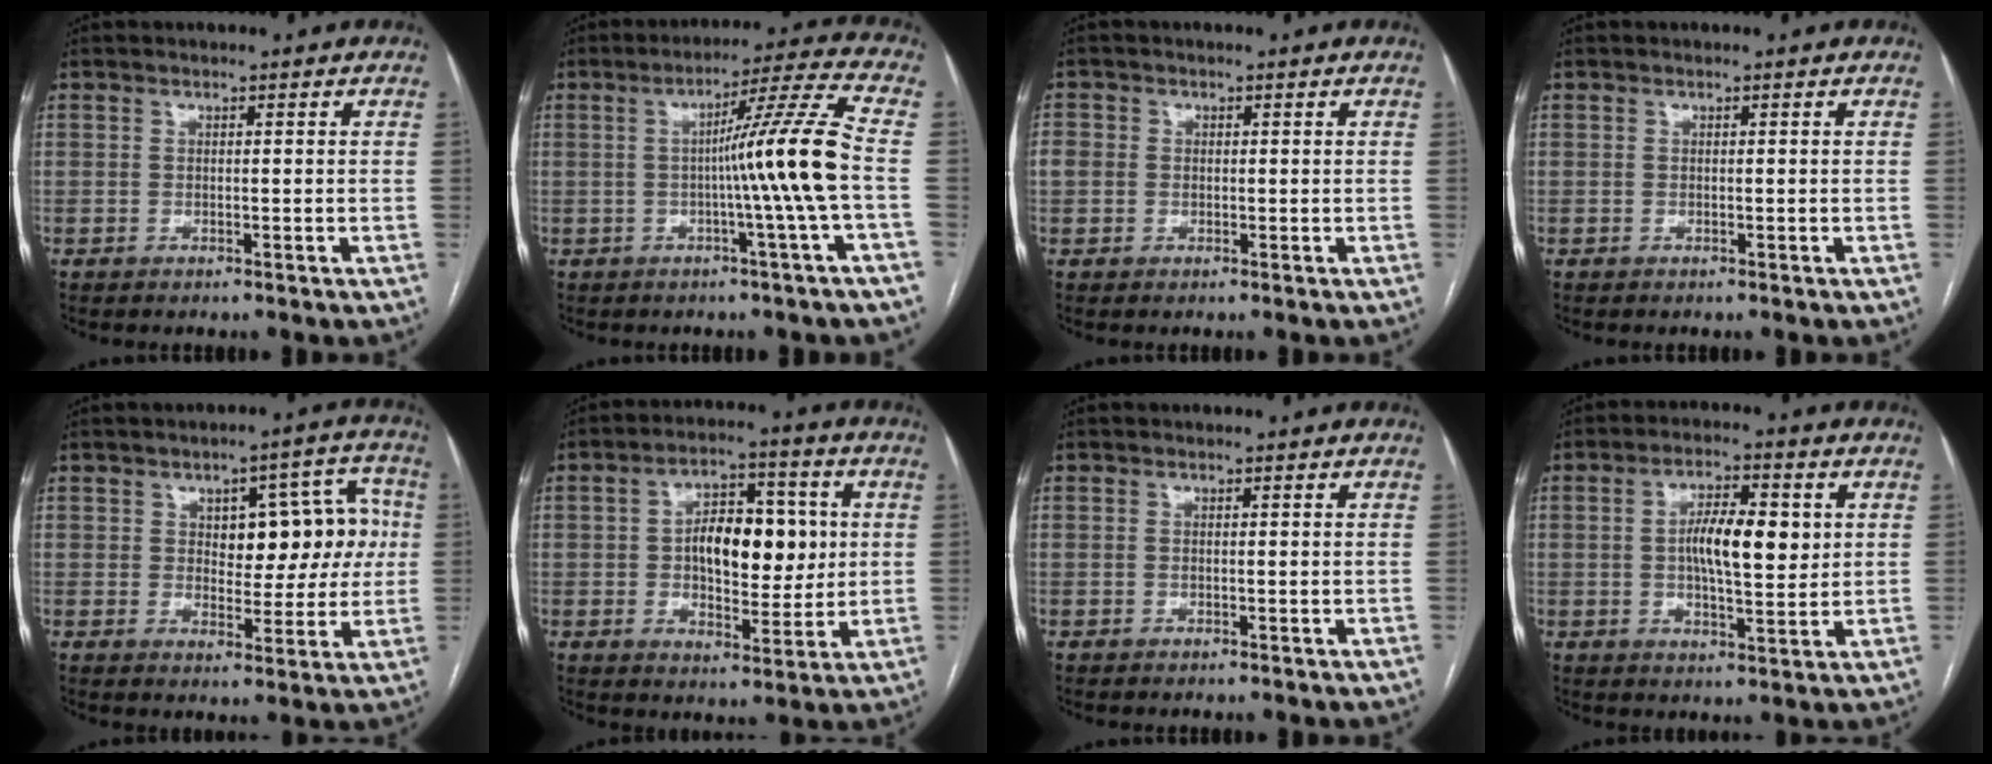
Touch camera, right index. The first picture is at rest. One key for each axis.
{"total": 10.9, "fx": -1.4, "fy": -2.9, "fz": 10.5, "tx": -0.161, "ty": 0.004, "tz": -0.021}
{"total": 3.0, "fx": 0.1, "fy": 2.8, "fz": 1.2, "tx": -0.028, "ty": 0.015, "tz": 0.006}
{"total": 0.0}
{"total": 10.1, "fx": 1.6, "fy": 5.0, "fz": 8.5, "tx": -0.094, "ty": 0.035, "tz": 0.029}
{"total": 11.5, "fx": 1.1, "fy": 5.7, "fz": 9.9, "tx": -0.154, "ty": 0.018, "tz": 0.023}
{"total": 0.0}
{"total": 8.8, "fx": 1.2, "fy": 2.7, "fz": 8.3, "tx": -0.148, "ty": 0.008, "tz": 0.018}